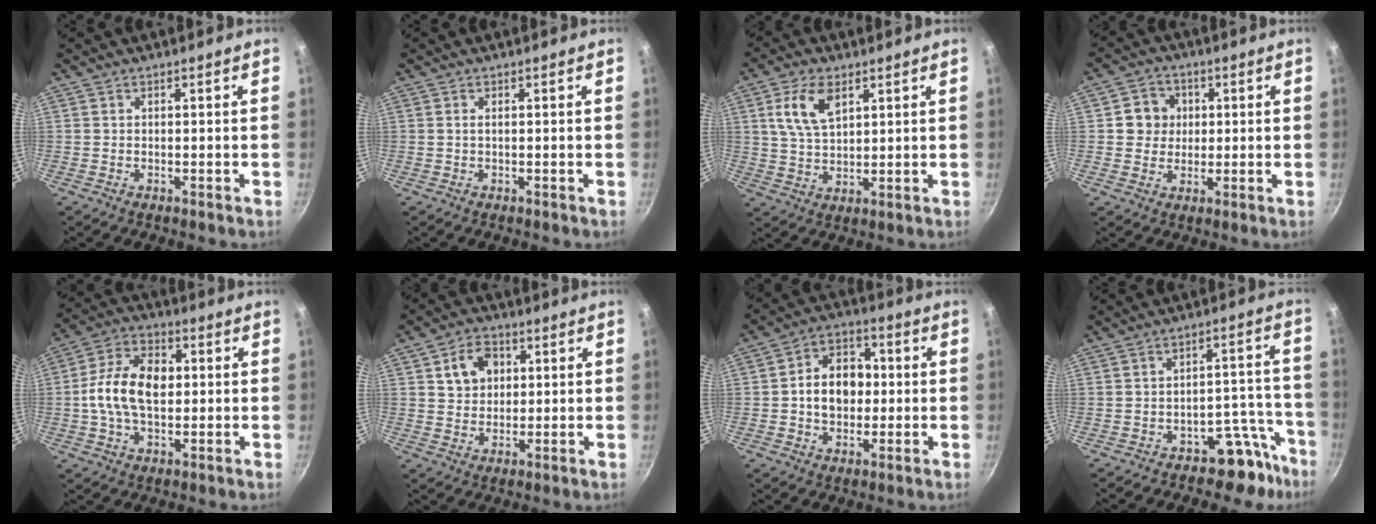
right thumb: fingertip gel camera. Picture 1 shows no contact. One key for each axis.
{"total": 0.6, "fx": 0.1, "fy": 0.2, "fz": 0.6, "tx": -0.015, "ty": 0.001, "tz": 0.001}
{"total": 8.9, "fx": 3.6, "fy": 4.8, "fz": 6.6, "tx": -0.121, "ty": -0.011, "tz": 0.073}
{"total": 6.8, "fx": 1.0, "fy": 6.3, "fz": 2.4, "tx": -0.003, "ty": 0.005, "tz": 0.012}
{"total": 13.3, "fx": 0.6, "fy": 8.3, "fz": 10.4, "tx": -0.188, "ty": 0.021, "tz": 0.005}
{"total": 7.9, "fx": 2.5, "fy": 6.1, "fz": 4.4, "tx": -0.043, "ty": -0.004, "tz": 0.041}
{"total": 11.2, "fx": 0.1, "fy": 8.3, "fz": 7.6, "tx": -0.090, "ty": 0.022, "tz": -0.005}
{"total": 8.0, "fx": -6.0, "fy": 4.2, "fz": 3.1, "tx": 0.000, "ty": 0.096, "tz": -0.087}